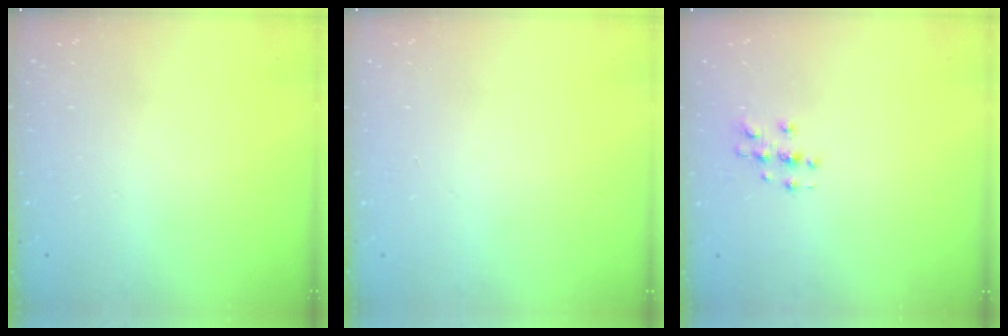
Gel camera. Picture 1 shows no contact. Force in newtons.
{"total": 0.0}
{"total": 2.8, "press": 2.8, "slide": 0.2}